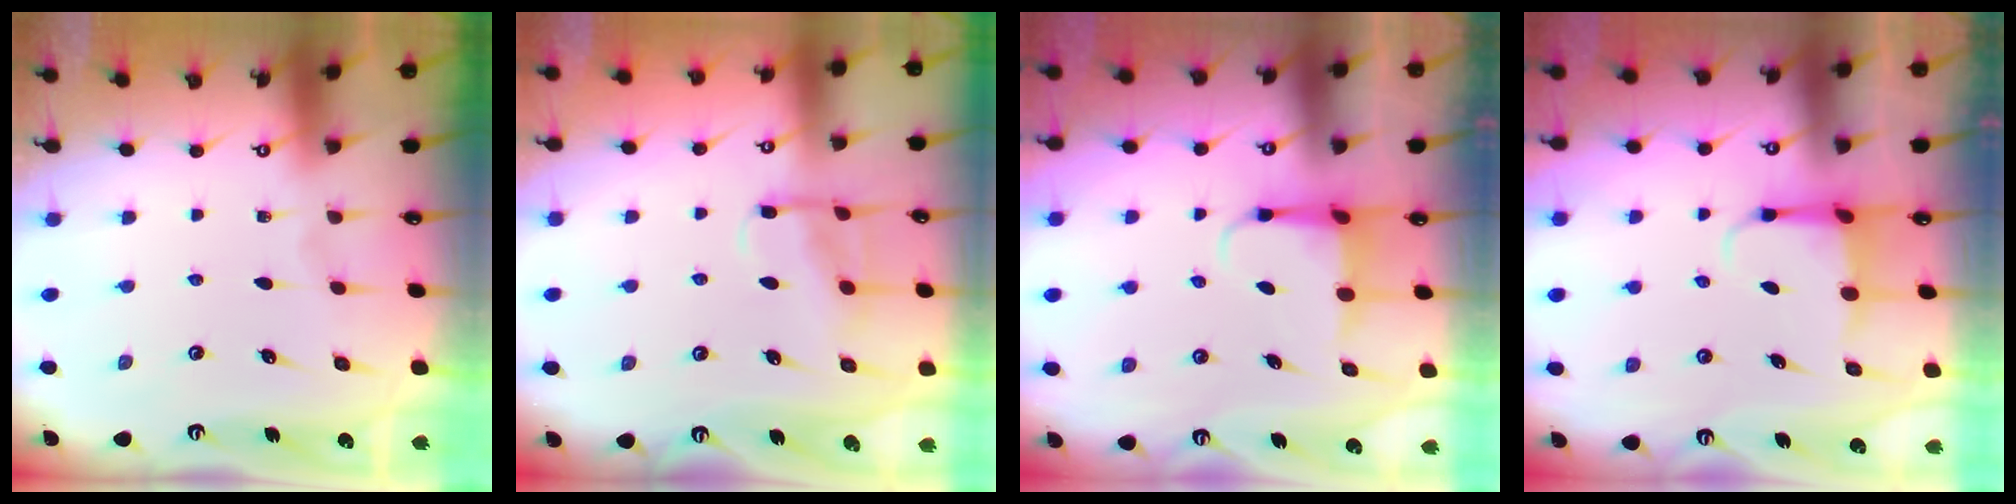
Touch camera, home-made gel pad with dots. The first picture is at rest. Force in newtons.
{"total": 9.0, "press": 9.0, "slide": 0.5}
{"total": 4.2, "press": 4.1, "slide": 1.0}
{"total": 4.0, "press": 3.8, "slide": 1.0}